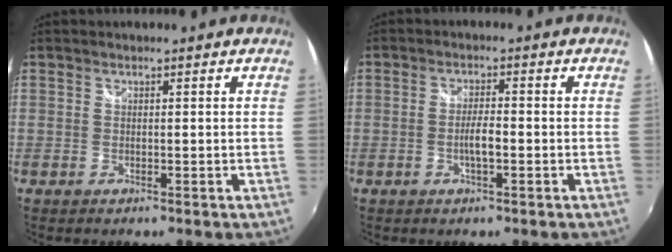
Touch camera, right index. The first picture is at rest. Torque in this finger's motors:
{"motor_torque": [0.99, -0.43, 0.51, 0.10]}